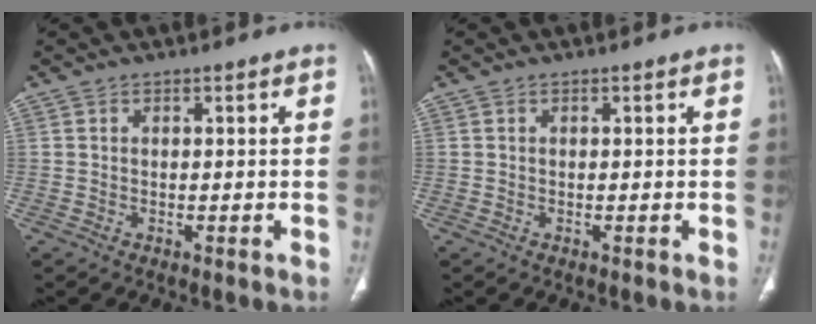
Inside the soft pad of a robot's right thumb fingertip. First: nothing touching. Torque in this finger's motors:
{"motor_torque": [-0.22, 0.22, -0.03, 0.47, 0.03]}